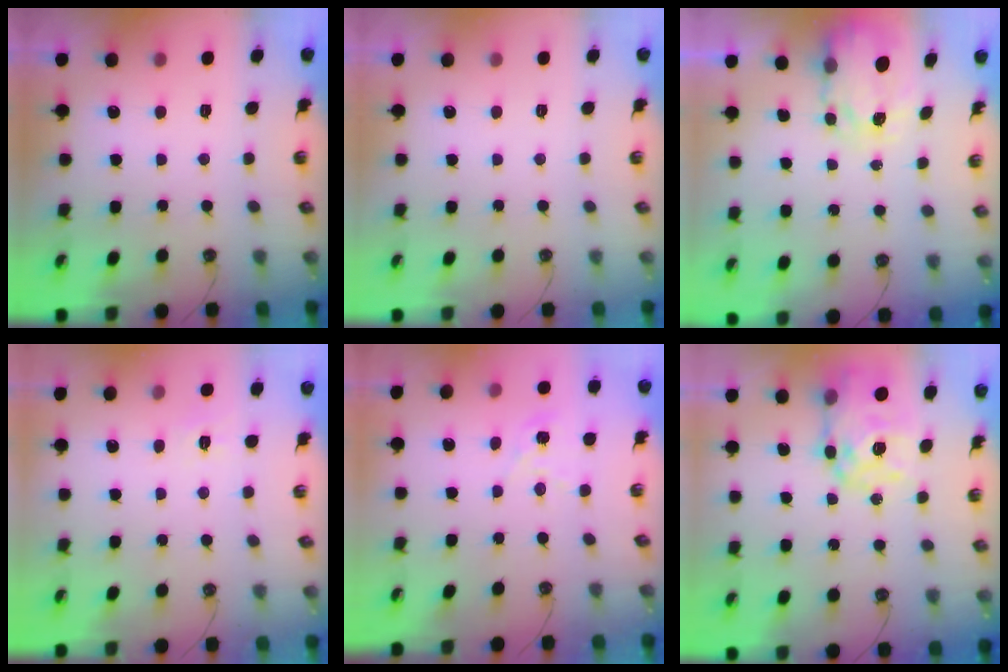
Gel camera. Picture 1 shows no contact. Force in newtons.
{"total": 0.0}
{"total": 3.9, "press": 3.9, "slide": 0.1}
{"total": 2.5, "press": 2.5, "slide": 0.5}
{"total": 2.9, "press": 2.9, "slide": 0.4}
{"total": 14.5, "press": 14.4, "slide": 1.5}